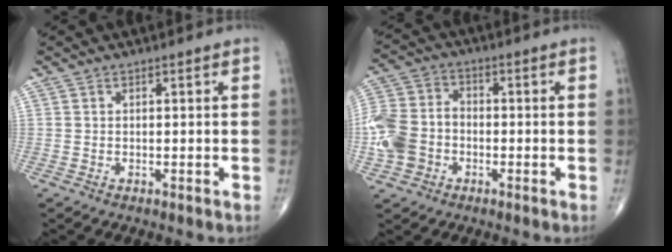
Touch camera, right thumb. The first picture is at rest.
{"total": 10.5, "force": [-2.9, 8.2, 5.8], "torque": [-0.120, 0.029, -0.064]}